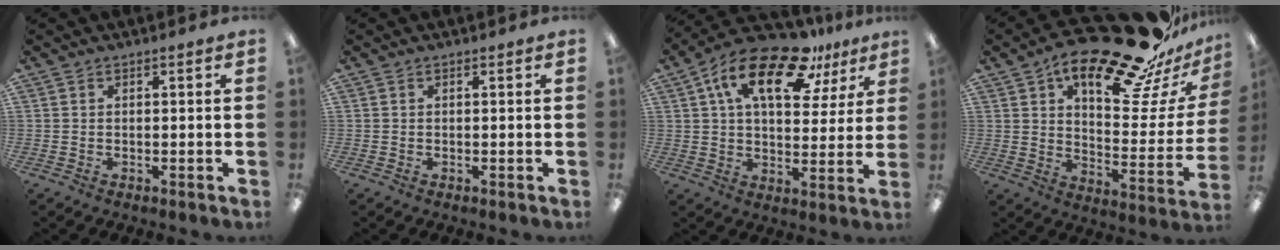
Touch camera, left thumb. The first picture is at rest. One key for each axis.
{"total": 0.0}
{"total": 19.0, "fx": 10.3, "fy": 8.7, "fz": 13.4, "tx": -0.228, "ty": -0.034, "tz": 0.174}
{"total": 24.4, "fx": 18.3, "fy": 8.5, "fz": 13.7, "tx": -0.178, "ty": -0.128, "tz": 0.299}